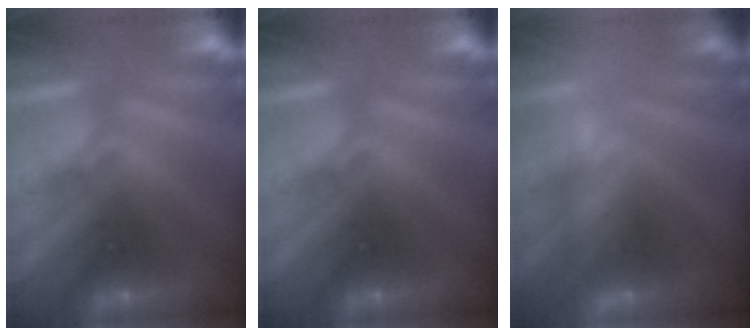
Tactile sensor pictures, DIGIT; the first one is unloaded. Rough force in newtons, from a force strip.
{"total": 0.0}
{"total": 2.4}